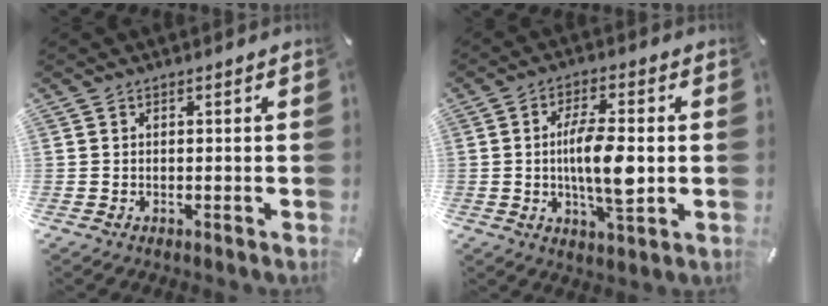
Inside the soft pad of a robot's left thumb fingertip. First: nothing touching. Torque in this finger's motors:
{"motor_torque": [0.03, 0.78, 1.36, -0.11, 0.44]}